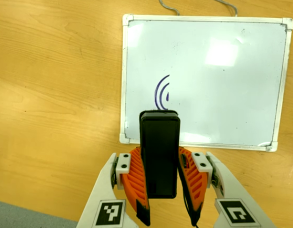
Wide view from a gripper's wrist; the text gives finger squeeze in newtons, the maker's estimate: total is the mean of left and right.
{"total": 8.9, "left": 6.6, "right": 11.3}